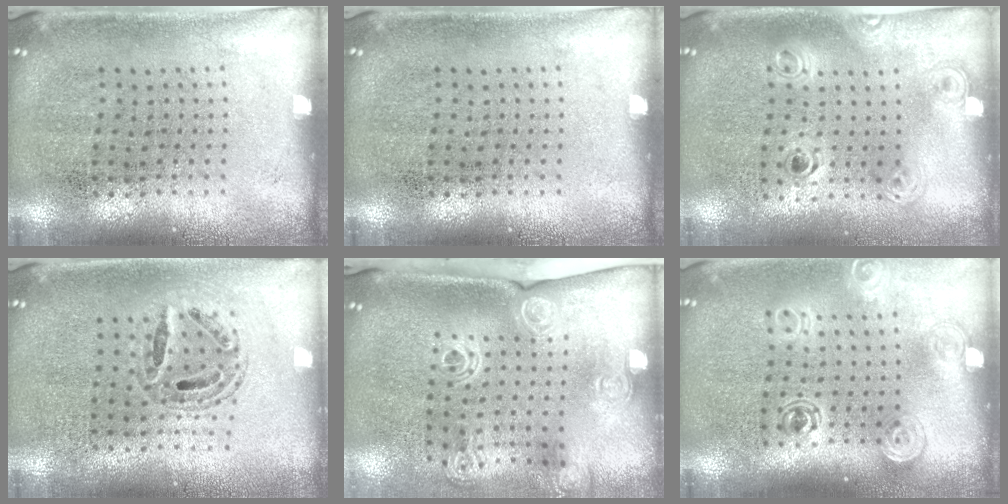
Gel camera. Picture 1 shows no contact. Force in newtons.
{"total": 0.0}
{"total": 1.2, "press": 1.0, "slide": 0.7}
{"total": 0.6, "press": 0.6, "slide": 0.2}
{"total": 2.1, "press": 1.5, "slide": 1.4}
{"total": 1.6, "press": 1.3, "slide": 0.9}